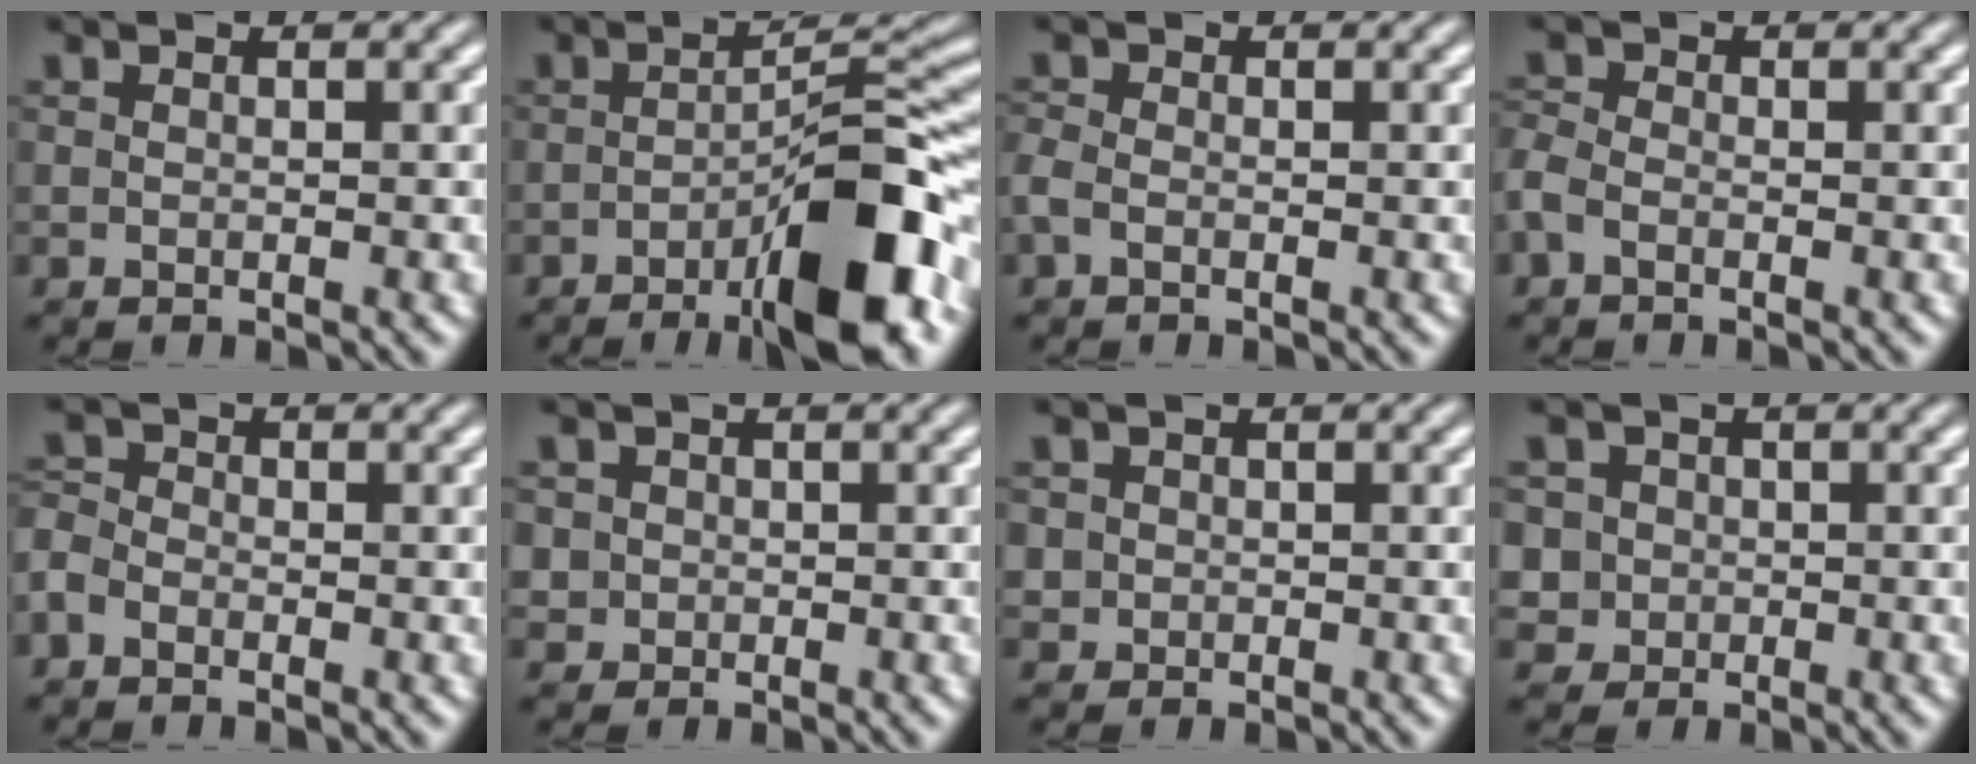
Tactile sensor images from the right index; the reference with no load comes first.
{"total": 8.8, "force": [-4.1, 0.8, 7.7], "torque": [-0.098, -0.005, -0.054]}
{"total": 1.0, "force": [-0.8, -0.1, 0.6], "torque": [-0.015, -0.006, -0.011]}
{"total": 1.3, "force": [-1.0, 0.4, 0.8], "torque": [-0.017, -0.008, -0.017]}
{"total": 1.4, "force": [-1.0, 0.8, 0.7], "torque": [-0.011, -0.010, -0.017]}
{"total": 2.7, "force": [-0.1, 2.6, 0.8], "torque": [-0.024, -0.011, 0.002]}
{"total": 2.1, "force": [0.0, 2.0, 0.6], "torque": [-0.019, -0.010, 0.003]}
{"total": 4.6, "force": [-0.4, 4.3, 1.6], "torque": [-0.039, -0.020, -0.002]}